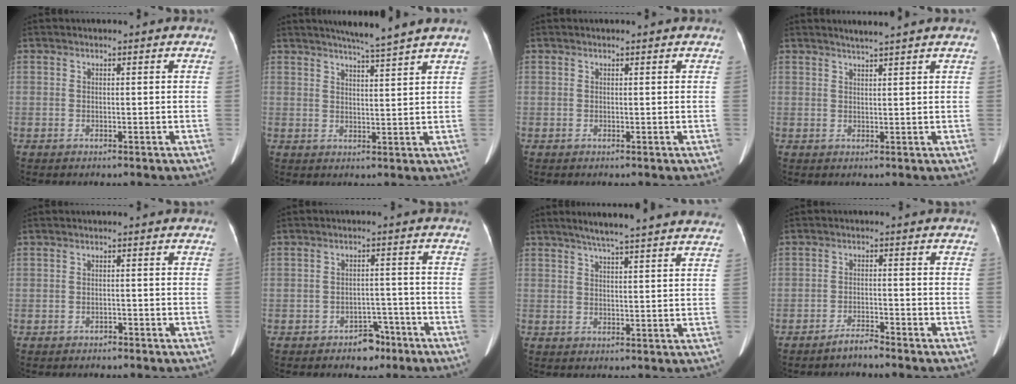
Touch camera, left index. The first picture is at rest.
{"total": 6.5, "force": [5.6, -1.5, 2.9], "torque": [-0.045, -0.006, 0.081]}
{"total": 0.0}
{"total": 3.6, "force": [3.1, -0.7, 1.6], "torque": [-0.024, 0.009, 0.044]}
{"total": 0.9, "force": [-0.8, 0.4, 0.1], "torque": [-0.005, 0.001, -0.012]}
{"total": 4.6, "force": [-3.2, 2.7, 1.8], "torque": [-0.024, 0.010, -0.041]}
{"total": 17.0, "force": [14.9, 0.6, 8.1], "torque": [-0.117, 0.013, 0.183]}
{"total": 2.4, "force": [-2.3, -0.1, 0.6], "torque": [-0.014, -0.007, -0.041]}